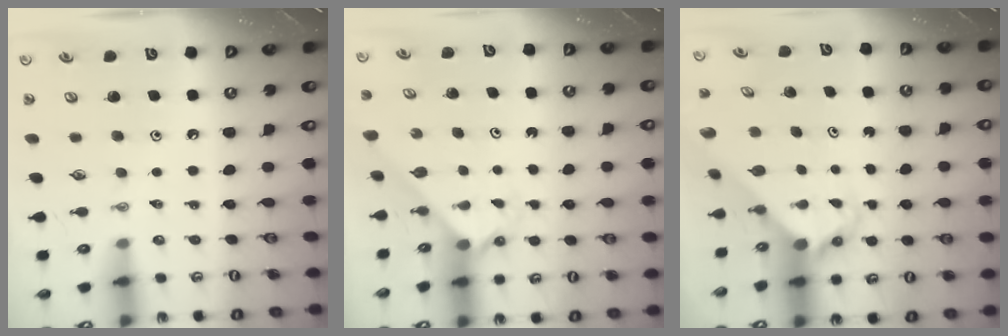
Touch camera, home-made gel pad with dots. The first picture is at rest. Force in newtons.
{"total": 2.4, "press": 2.4, "slide": 0.1}
{"total": 3.4, "press": 3.4, "slide": 0.2}